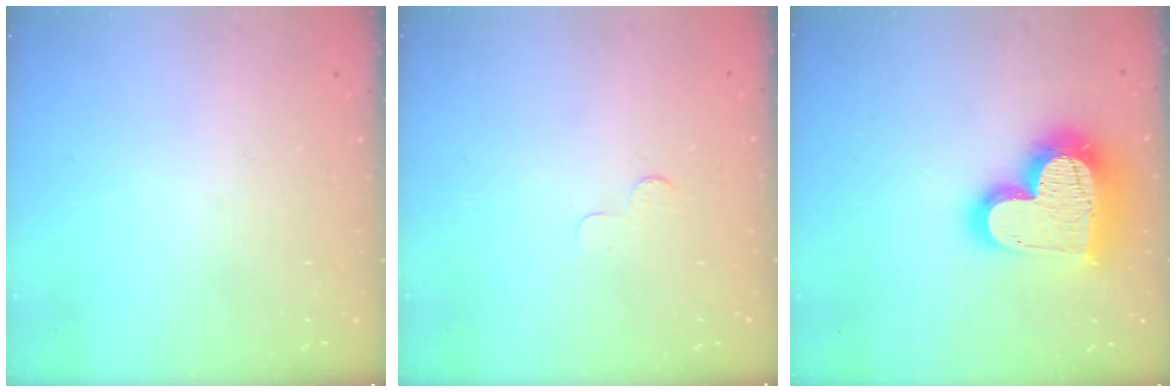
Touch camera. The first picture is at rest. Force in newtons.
{"total": 2.5, "press": 2.5, "slide": 0.2}
{"total": 23.6, "press": 23.5, "slide": 2.1}